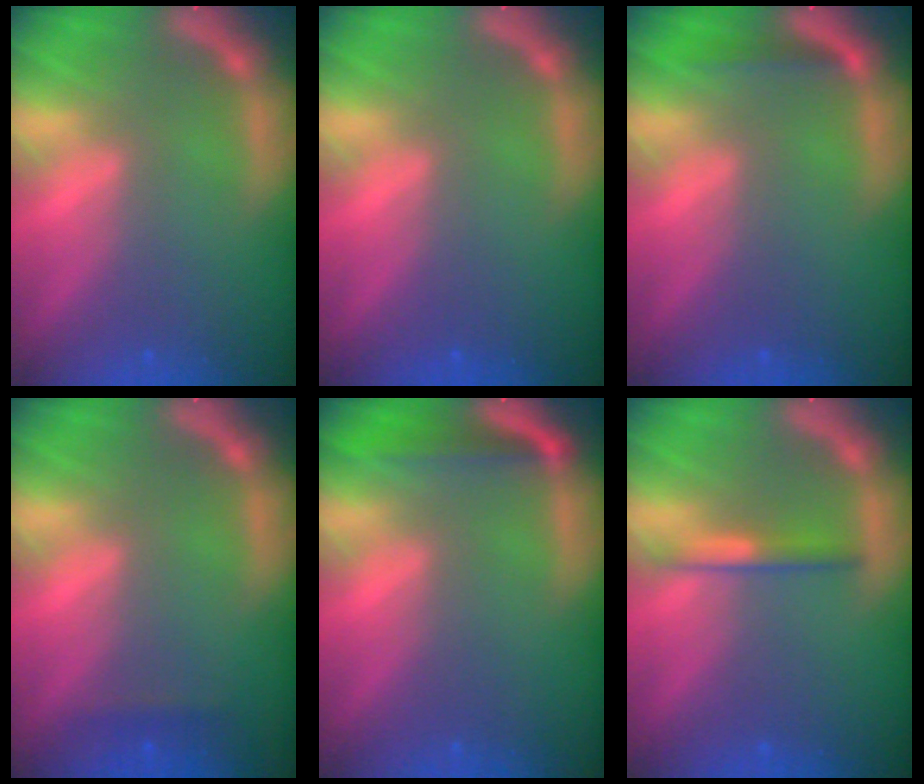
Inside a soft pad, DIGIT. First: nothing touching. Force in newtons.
{"total": 0.0}
{"total": 1.4}
{"total": 0.9}
{"total": 3.0}
{"total": 2.0}